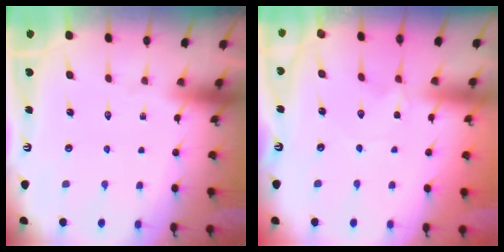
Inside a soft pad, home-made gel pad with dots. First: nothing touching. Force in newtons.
{"total": 0.0}